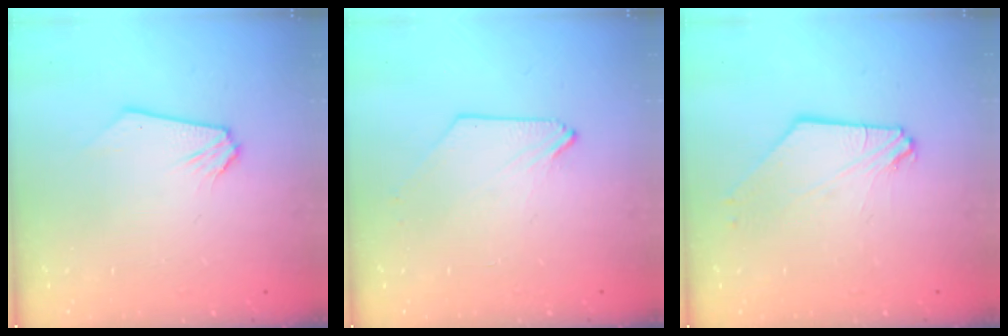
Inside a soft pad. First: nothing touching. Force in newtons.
{"total": 0.7, "press": 0.7, "slide": 0.2}
{"total": 2.6, "press": 2.6, "slide": 0.5}